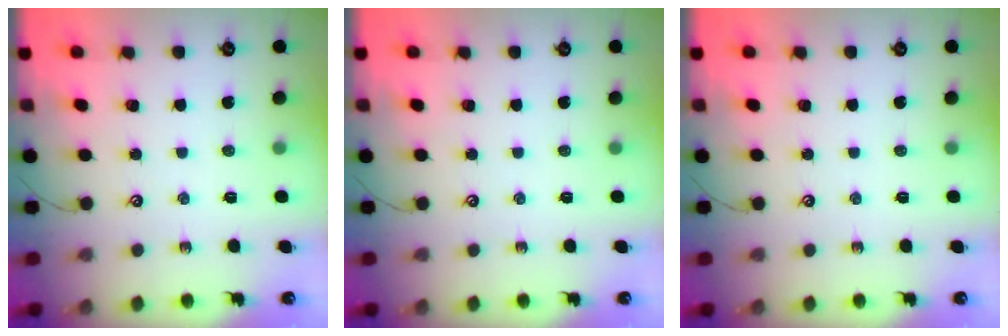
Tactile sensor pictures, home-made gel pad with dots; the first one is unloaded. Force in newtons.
{"total": 0.0}
{"total": 0.0}